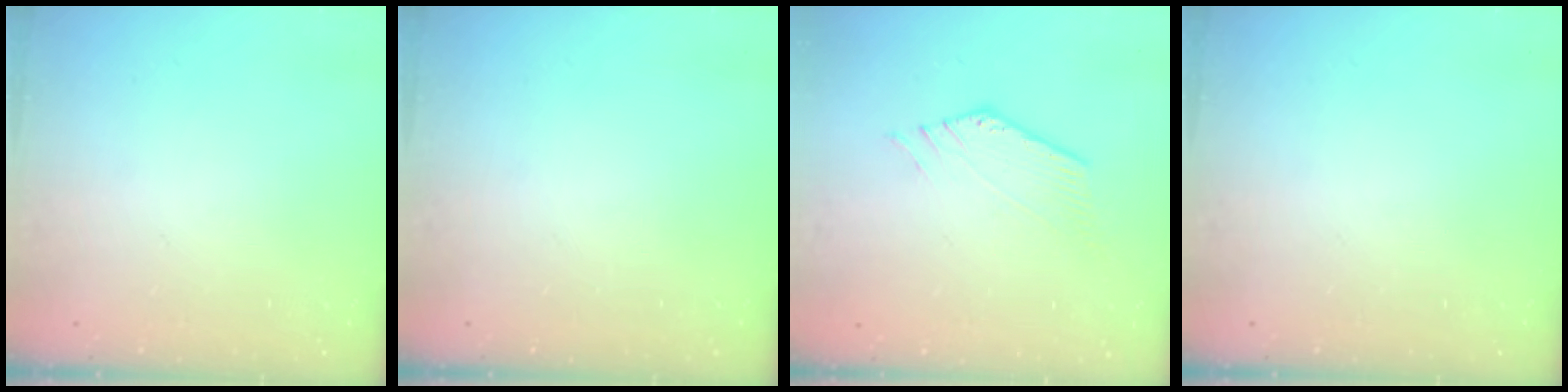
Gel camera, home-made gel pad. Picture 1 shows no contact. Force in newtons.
{"total": 0.0}
{"total": 2.0, "press": 2.0, "slide": 0.4}
{"total": 0.0}